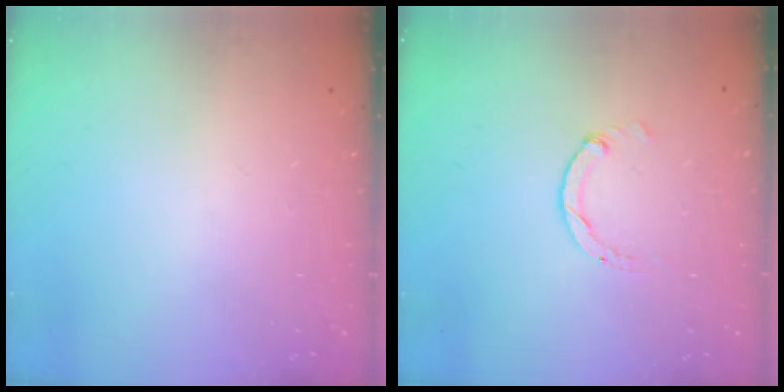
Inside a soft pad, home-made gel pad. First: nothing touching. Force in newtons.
{"total": 0.0}